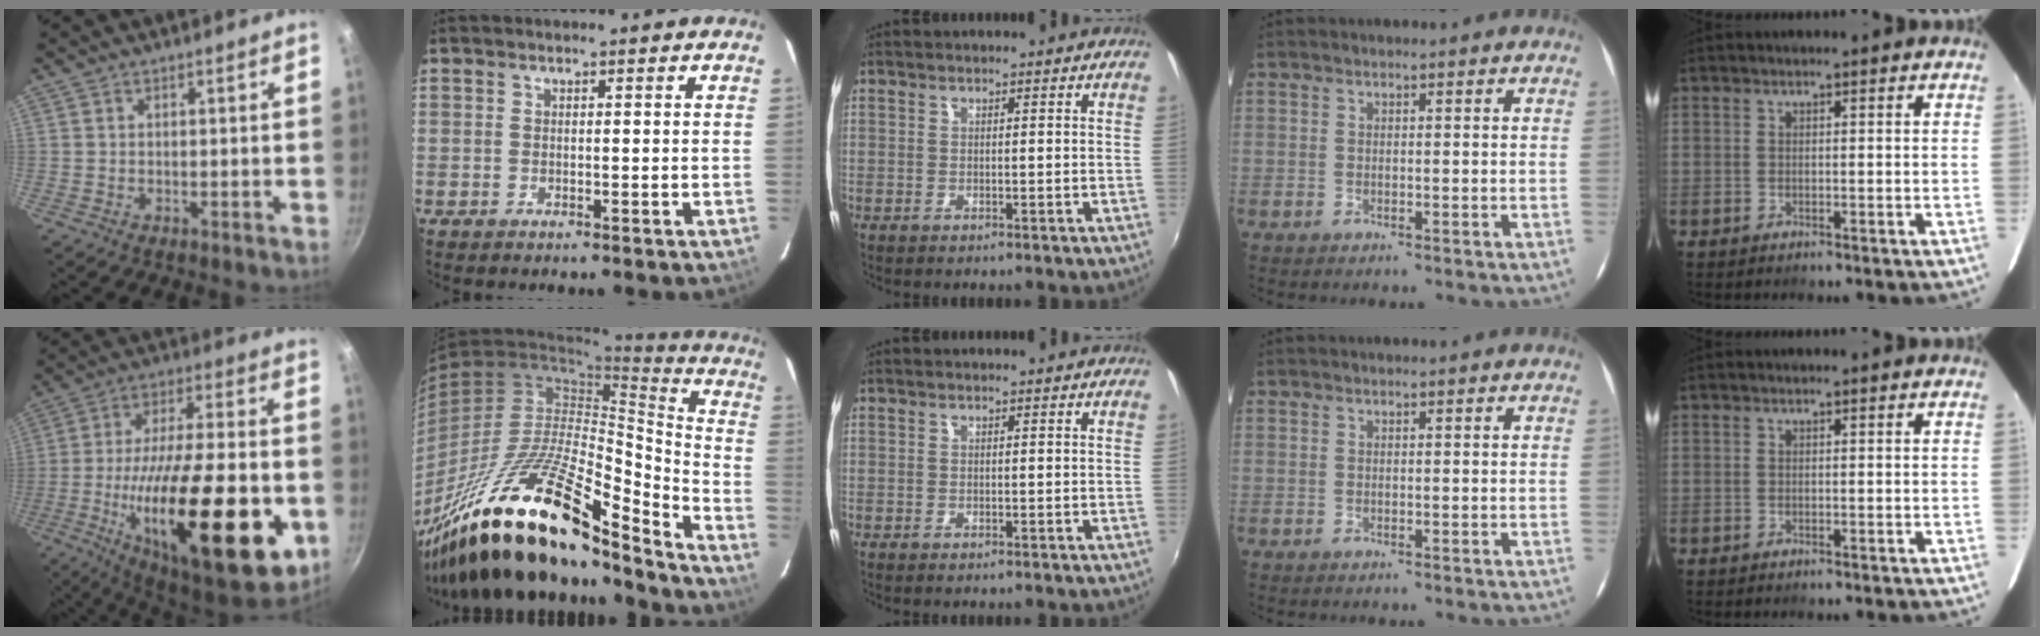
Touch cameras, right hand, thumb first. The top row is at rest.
{"thumb": {"total": 33.6, "force": [-9.3, 11.7, 30.1], "torque": [-0.450, 0.014, -0.139]}, "index": {"total": 28.7, "force": [-20.9, 7.6, 18.1], "torque": [-0.316, -0.028, -0.362]}}